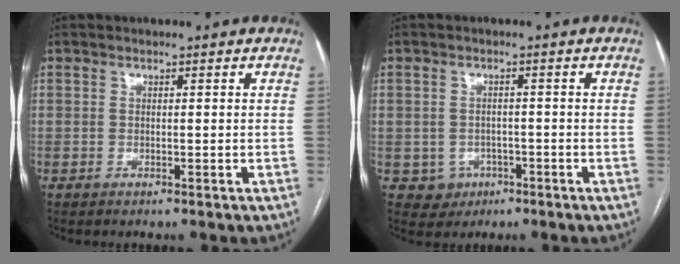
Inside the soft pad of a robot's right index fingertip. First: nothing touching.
{"total": 3.8, "force": [-1.4, 3.5, 0.3], "torque": [0.006, 0.011, -0.013]}